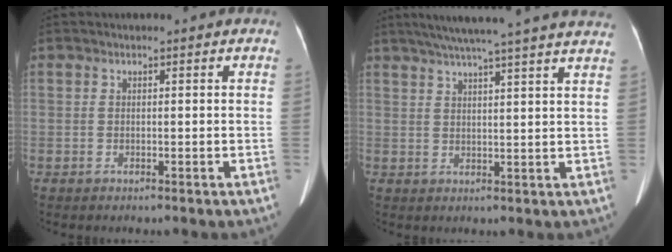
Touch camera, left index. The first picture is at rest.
{"total": 21.1, "force": [18.2, -0.2, 10.8], "torque": [-0.174, 0.017, 0.233]}